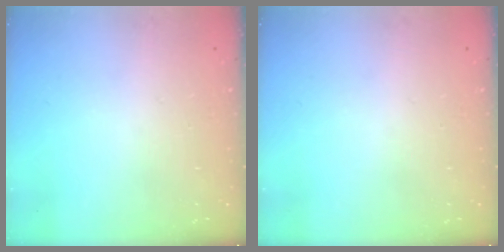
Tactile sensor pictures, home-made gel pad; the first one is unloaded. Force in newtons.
{"total": 0.0}